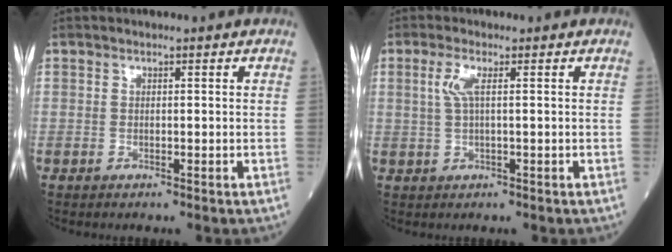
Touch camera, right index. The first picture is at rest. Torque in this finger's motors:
{"motor_torque": [0.64, 0.21, 0.39, 0.10]}